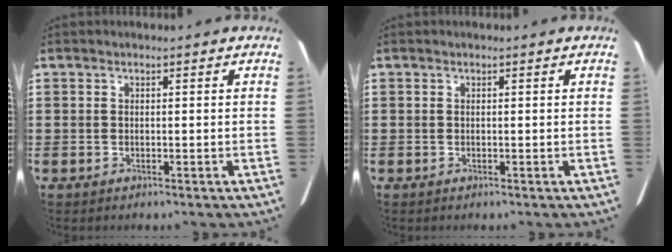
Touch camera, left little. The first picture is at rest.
{"total": 0.0}